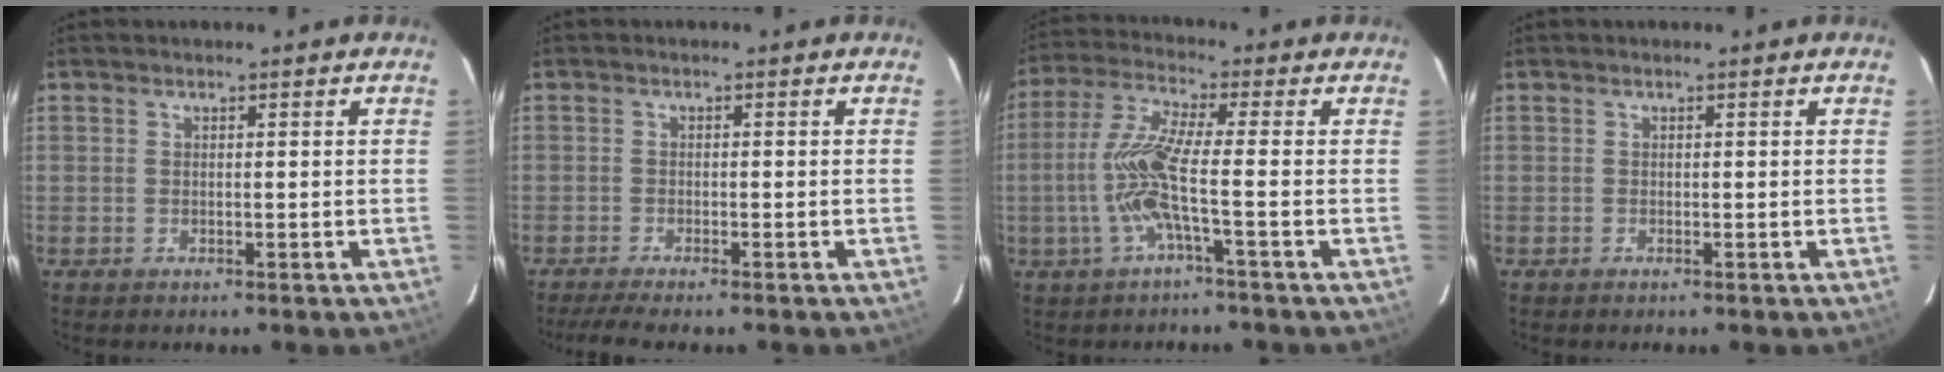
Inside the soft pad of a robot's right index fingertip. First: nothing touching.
{"total": 5.3, "force": [-4.4, 0.4, 3.0], "torque": [-0.046, -0.011, -0.070]}
{"total": 8.3, "force": [-1.9, -0.2, 8.0], "torque": [-0.177, 0.008, -0.043]}
{"total": 0.0}